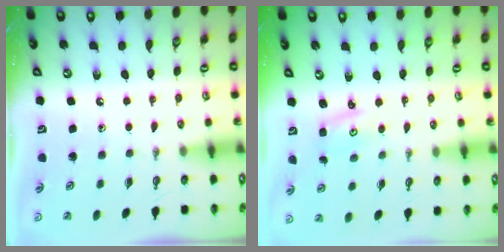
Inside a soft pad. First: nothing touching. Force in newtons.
{"total": 1.6, "press": 1.6, "slide": 0.3}